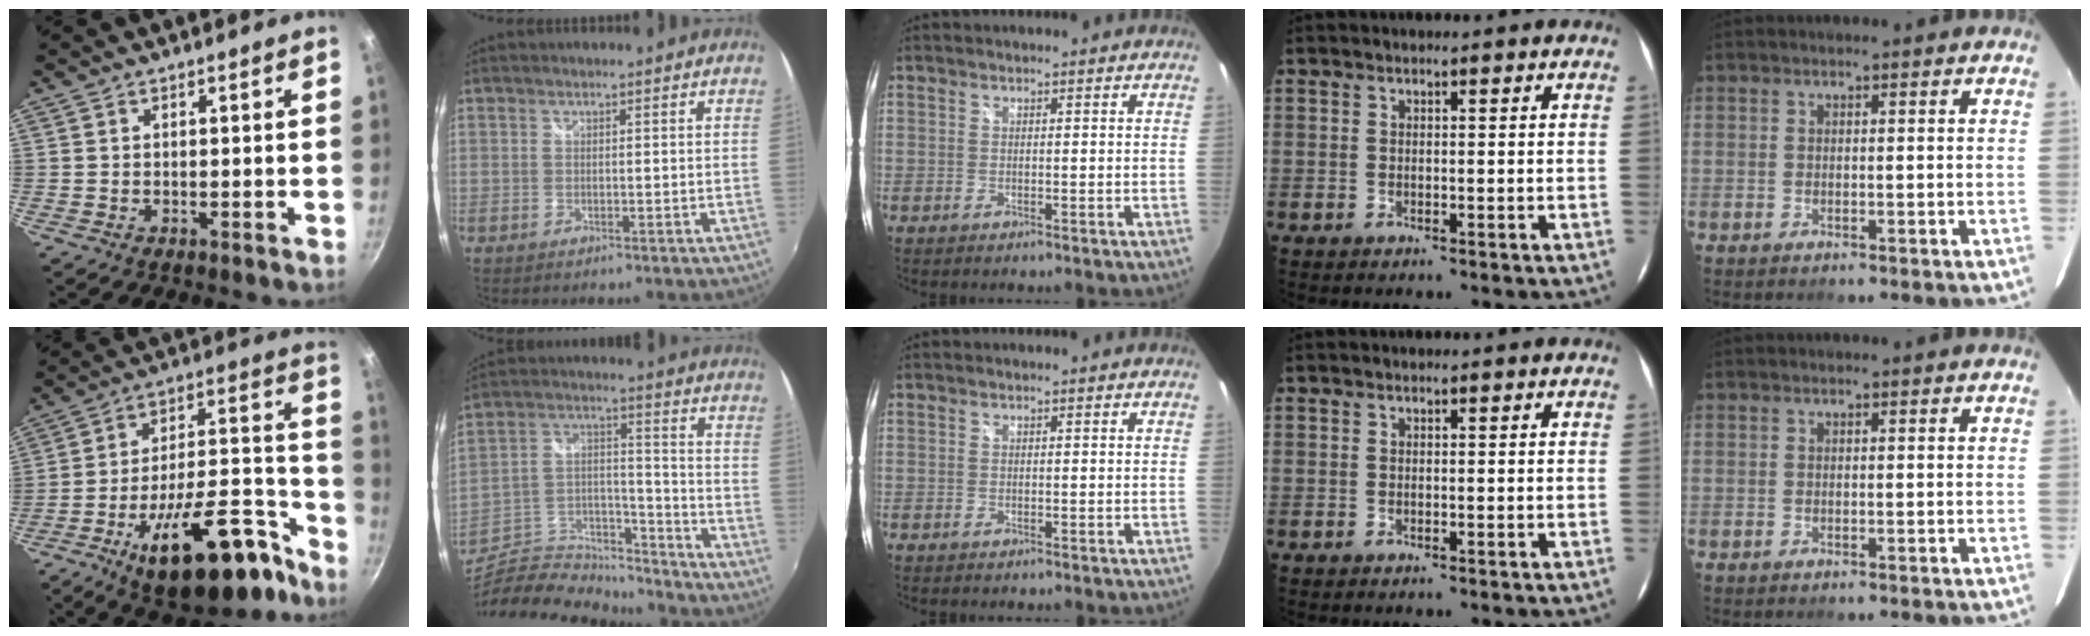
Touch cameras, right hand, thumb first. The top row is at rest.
{"thumb": {"total": 25.8, "force": [-14.8, 10.6, 18.2], "torque": [-0.220, 0.097, -0.221]}, "index": {"total": 22.0, "force": [-19.0, 7.5, 8.3], "torque": [-0.168, 0.028, -0.306]}}